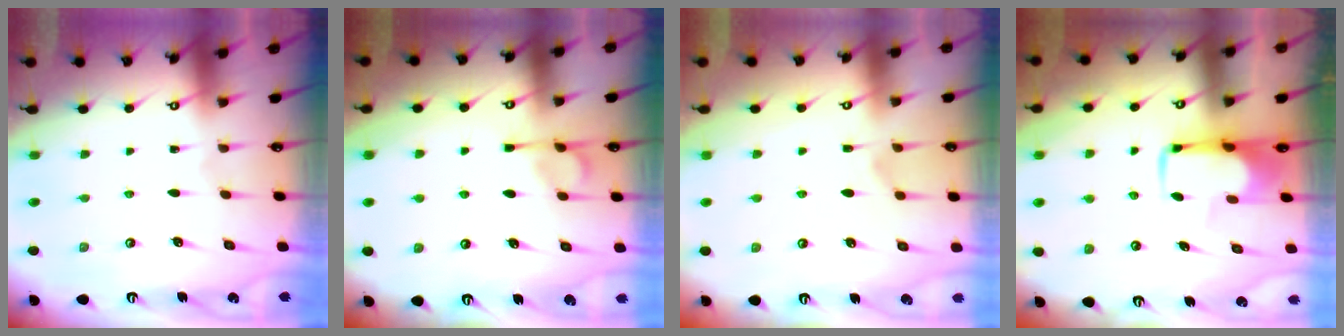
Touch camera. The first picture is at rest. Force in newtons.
{"total": 7.2, "press": 7.1, "slide": 0.9}
{"total": 1.9, "press": 1.3, "slide": 1.3}
{"total": 1.9, "press": 1.9, "slide": 0.4}